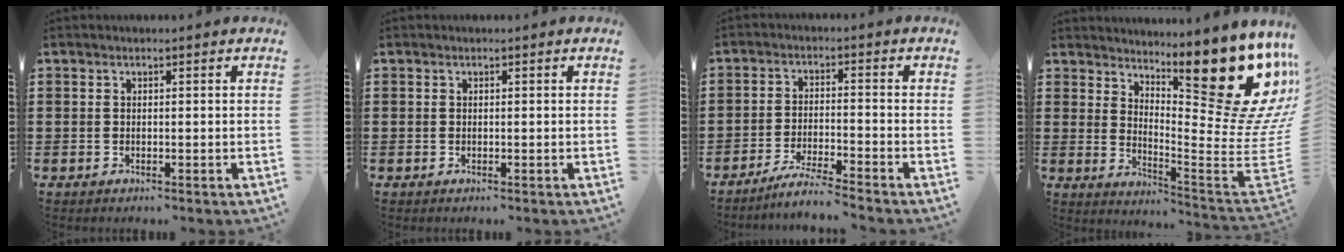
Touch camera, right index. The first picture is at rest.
{"total": 0.0}
{"total": 4.3, "force": [-4.0, -0.6, 1.5], "torque": [-0.034, -0.010, -0.080]}
{"total": 18.9, "force": [10.2, 6.3, 14.6], "torque": [-0.200, -0.086, 0.164]}